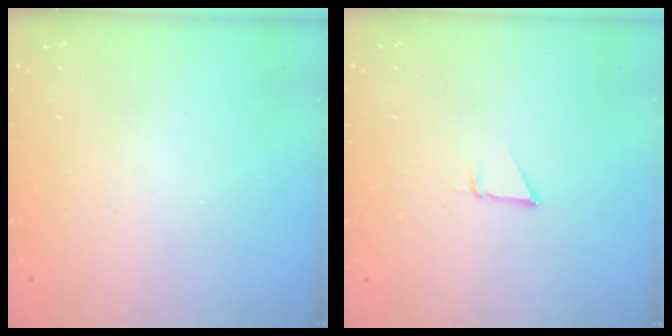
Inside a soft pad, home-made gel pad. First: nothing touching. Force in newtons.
{"total": 2.5, "press": 2.5, "slide": 0.1}